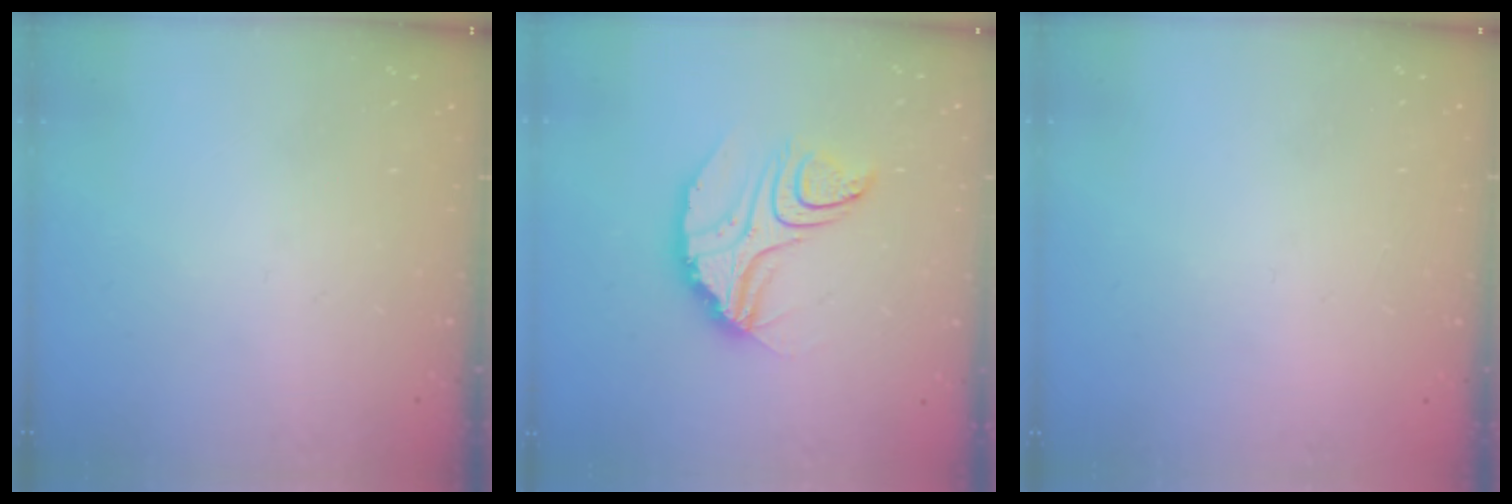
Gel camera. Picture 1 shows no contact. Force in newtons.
{"total": 10.4, "press": 10.4, "slide": 0.8}
{"total": 2.1, "press": 2.1, "slide": 0.1}